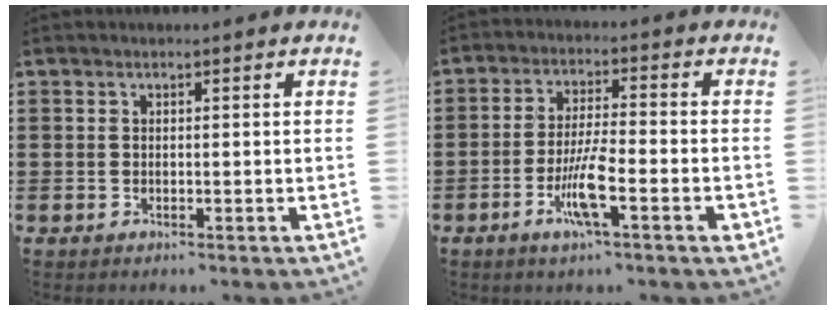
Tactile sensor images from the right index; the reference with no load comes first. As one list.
[{"total": 7.7, "force": [-3.2, 1.1, 6.9], "torque": [-0.137, -0.009, -0.061]}]